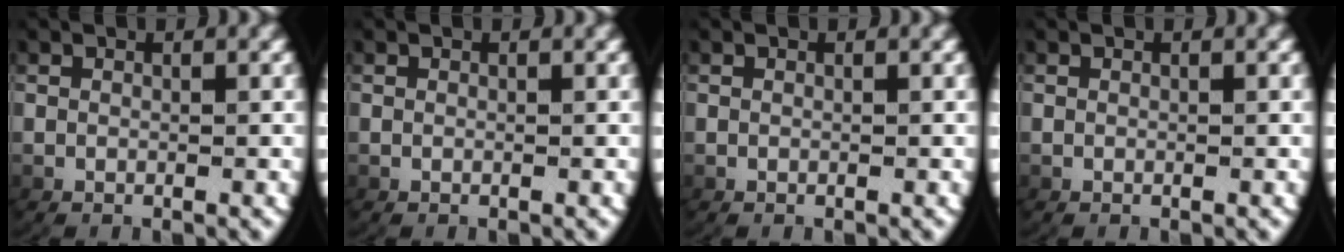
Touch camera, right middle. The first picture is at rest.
{"total": 0.0}
{"total": 0.0}
{"total": 0.0}